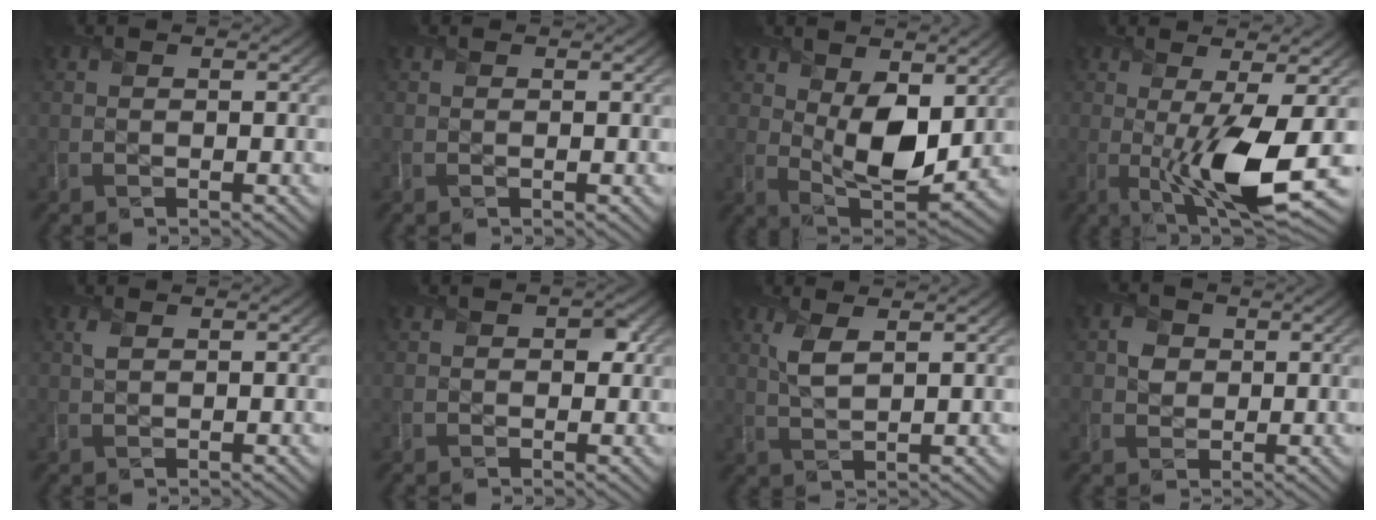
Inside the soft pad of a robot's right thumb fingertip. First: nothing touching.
{"total": 0.0}
{"total": 9.0, "force": [2.3, 5.0, 7.1], "torque": [-0.145, -0.015, 0.045]}
{"total": 10.1, "force": [-1.1, 2.5, 9.7], "torque": [-0.169, -0.012, -0.014]}
{"total": 1.2, "force": [0.6, 0.6, 0.8], "torque": [-0.025, 0.001, 0.012]}
{"total": 1.6, "force": [0.3, 1.3, 0.8], "torque": [-0.011, -0.007, 0.002]}
{"total": 3.5, "force": [1.6, 1.3, 2.8], "torque": [-0.072, -0.001, 0.035]}
{"total": 2.7, "force": [0.4, 2.5, 1.0], "torque": [-0.021, -0.002, 0.000]}